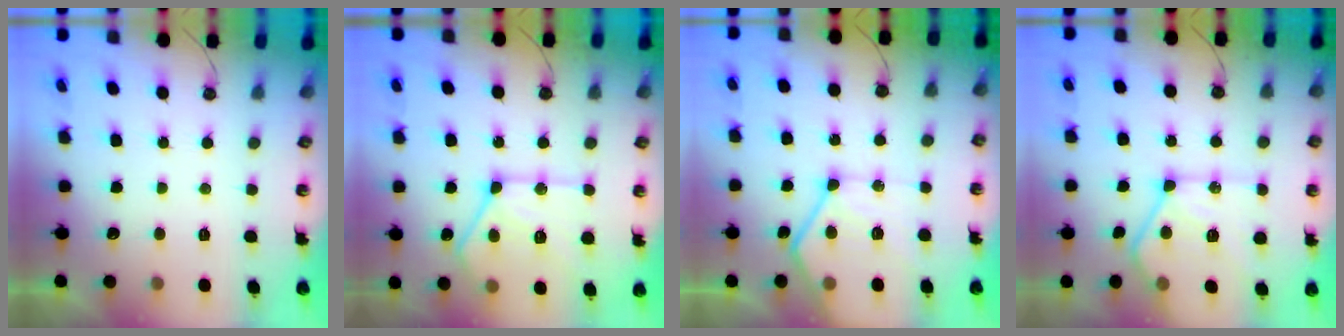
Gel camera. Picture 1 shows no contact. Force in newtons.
{"total": 19.4, "press": 19.2, "slide": 2.2}
{"total": 16.5, "press": 16.4, "slide": 1.4}
{"total": 17.5, "press": 17.5, "slide": 1.2}